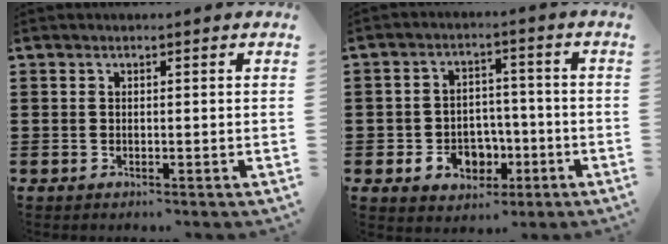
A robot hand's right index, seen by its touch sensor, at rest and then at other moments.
{"total": 5.6, "force": [-2.0, 4.6, 2.5], "torque": [-0.046, 0.013, -0.035]}